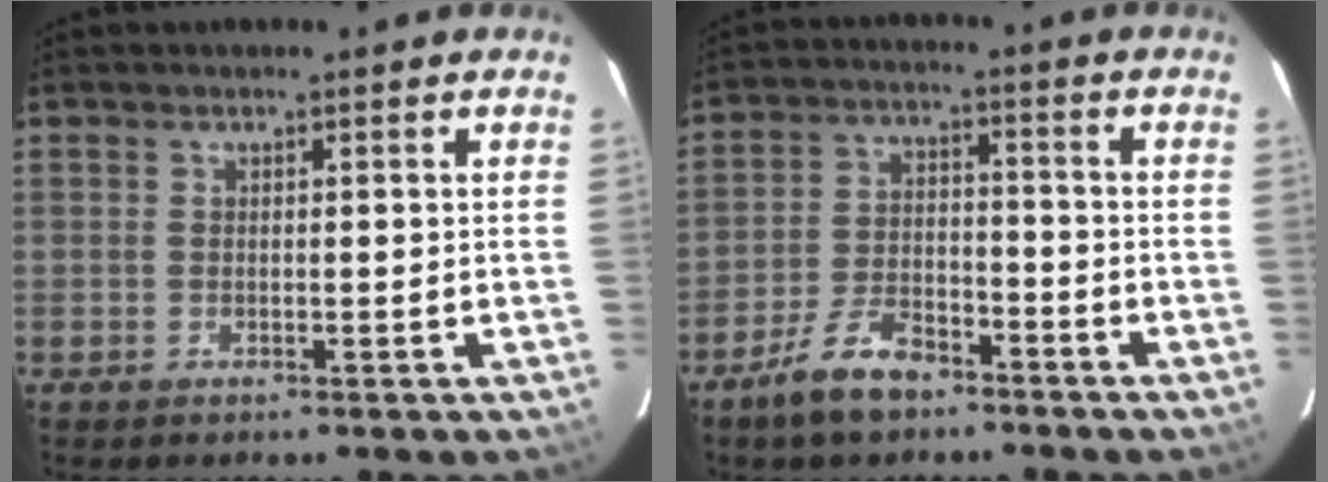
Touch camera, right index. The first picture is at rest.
{"total": 9.2, "force": [-6.6, 4.1, 4.8], "torque": [-0.110, 0.004, -0.117]}